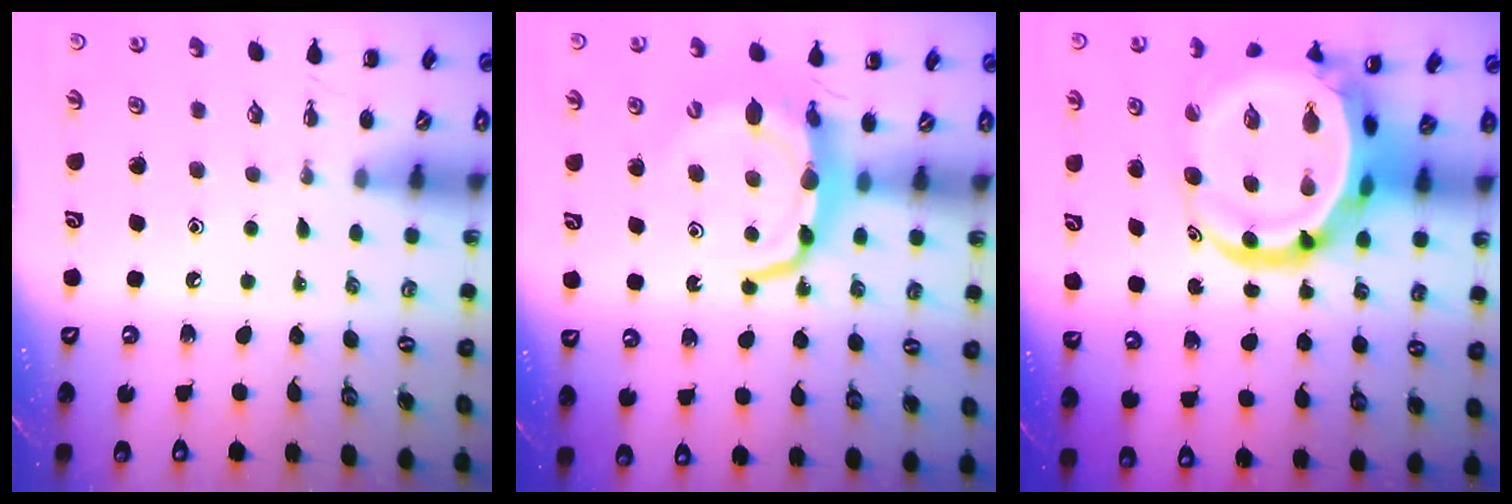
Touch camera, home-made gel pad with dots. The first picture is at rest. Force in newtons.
{"total": 8.1, "press": 8.0, "slide": 1.2}
{"total": 14.2, "press": 13.7, "slide": 4.0}